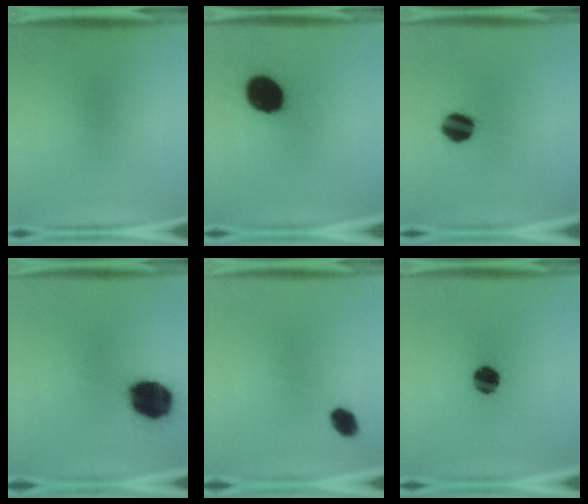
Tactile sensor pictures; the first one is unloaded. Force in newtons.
{"total": 15.8}
{"total": 8.9}
{"total": 19.6}
{"total": 4.0}
{"total": 9.7}